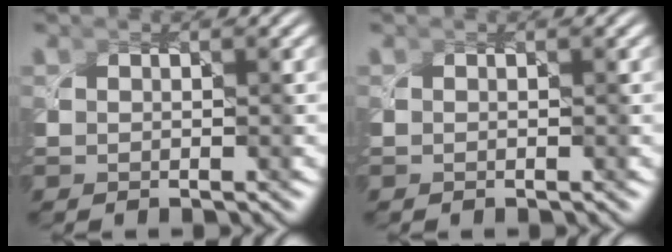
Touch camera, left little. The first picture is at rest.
{"total": 0.0}